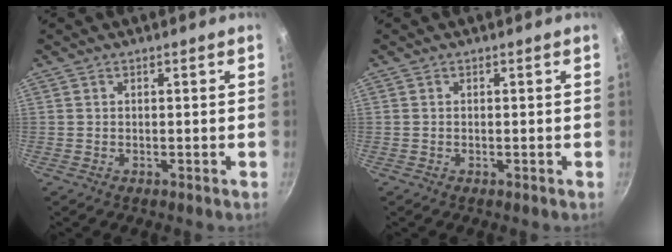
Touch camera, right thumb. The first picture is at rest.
{"total": 0.0}